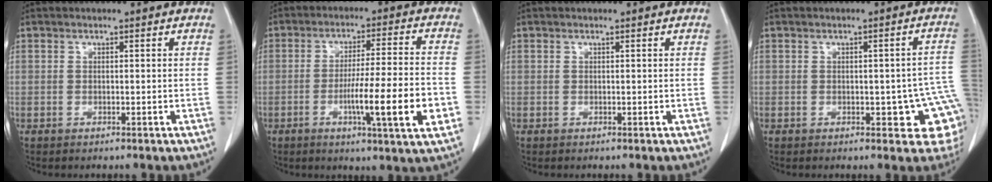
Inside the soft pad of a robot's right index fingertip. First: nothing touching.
{"total": 13.4, "force": [-3.9, -0.1, 12.8], "torque": [-0.204, -0.013, -0.066]}
{"total": 0.0}
{"total": 9.4, "force": [-2.0, 3.5, 8.4], "torque": [-0.072, 0.011, -0.020]}